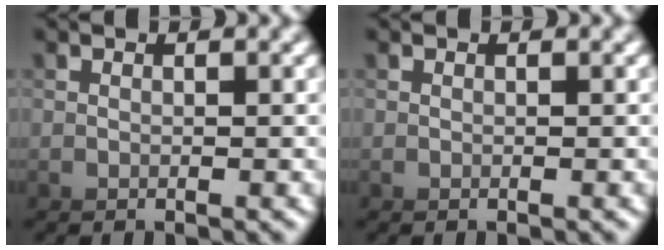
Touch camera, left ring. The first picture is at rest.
{"total": 0.0}